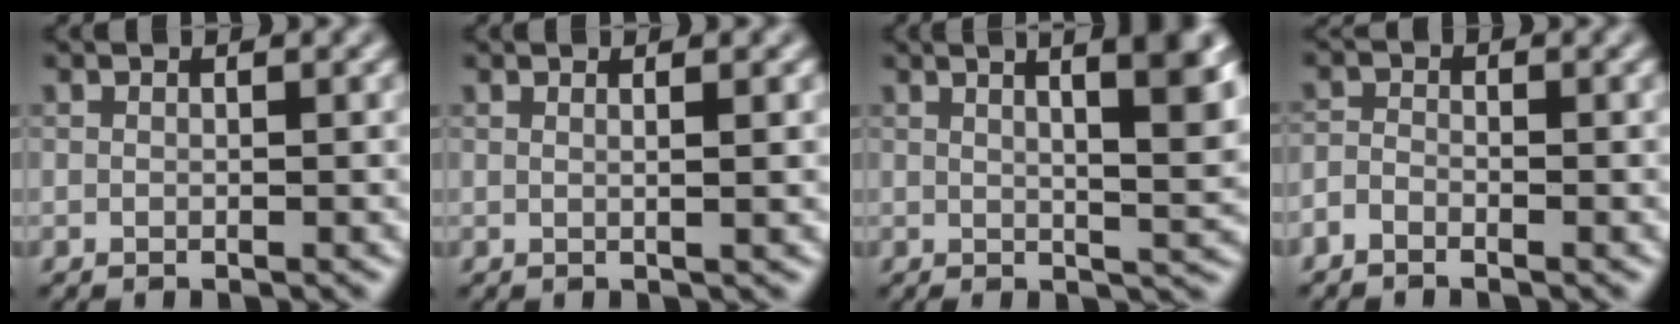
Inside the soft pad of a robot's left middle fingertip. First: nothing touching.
{"total": 2.0, "force": [0.5, 0.8, 1.7], "torque": [-0.015, 0.007, -0.014]}
{"total": 10.1, "force": [3.6, 3.2, 8.8], "torque": [-0.064, 0.038, 0.027]}
{"total": 1.6, "force": [-1.5, 0.3, 0.3], "torque": [-0.010, 0.002, -0.027]}